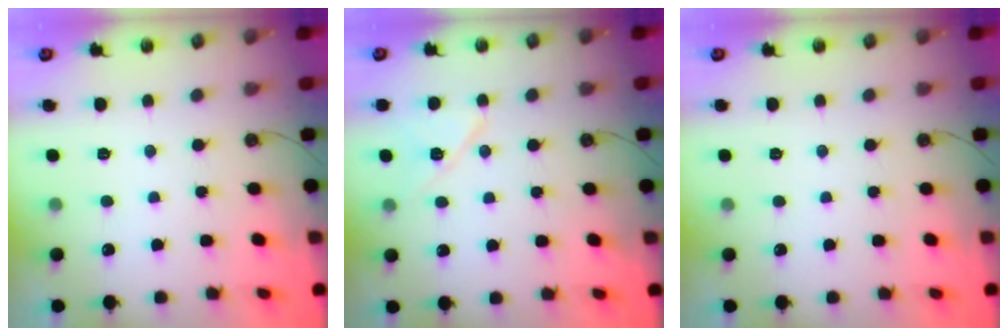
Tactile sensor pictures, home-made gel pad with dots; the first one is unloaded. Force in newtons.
{"total": 9.0, "press": 9.0, "slide": 0.6}
{"total": 0.0}